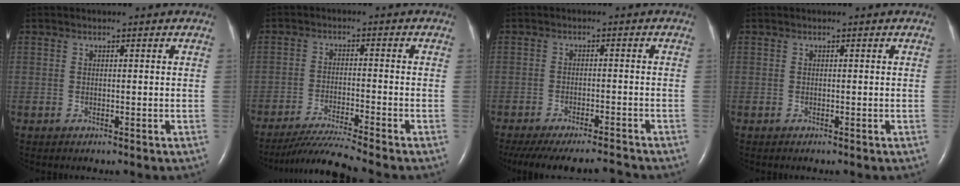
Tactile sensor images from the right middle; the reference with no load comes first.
{"total": 7.1, "force": [-6.3, -2.3, 2.3], "torque": [-0.042, -0.027, -0.116]}
{"total": 13.3, "force": [-12.4, 1.4, 4.6], "torque": [-0.093, -0.007, -0.177]}
{"total": 0.0}